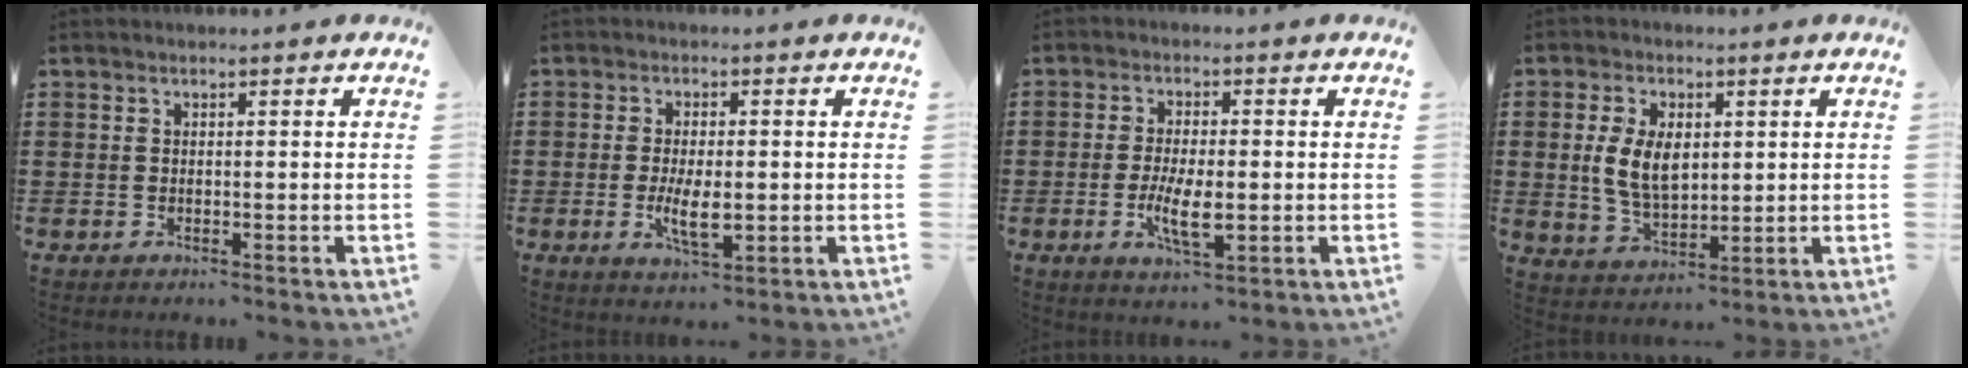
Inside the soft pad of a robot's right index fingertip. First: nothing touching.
{"total": 5.4, "force": [-0.8, 2.1, 4.9], "torque": [-0.091, -0.007, -0.017]}
{"total": 6.5, "force": [-1.2, 2.3, 6.0], "torque": [-0.113, -0.008, -0.026]}
{"total": 7.2, "force": [1.0, 4.3, 5.7], "torque": [-0.122, 0.007, 0.012]}